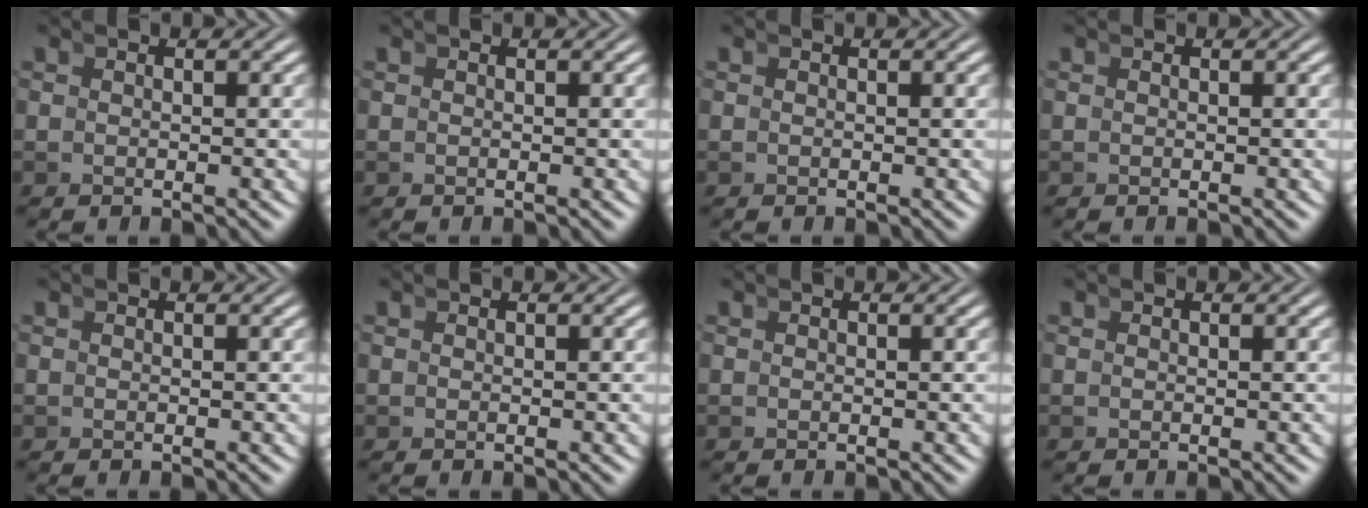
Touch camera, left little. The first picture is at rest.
{"total": 0.0}
{"total": 0.0}
{"total": 0.0}
{"total": 0.0}
{"total": 0.0}
{"total": 0.0}
{"total": 0.0}